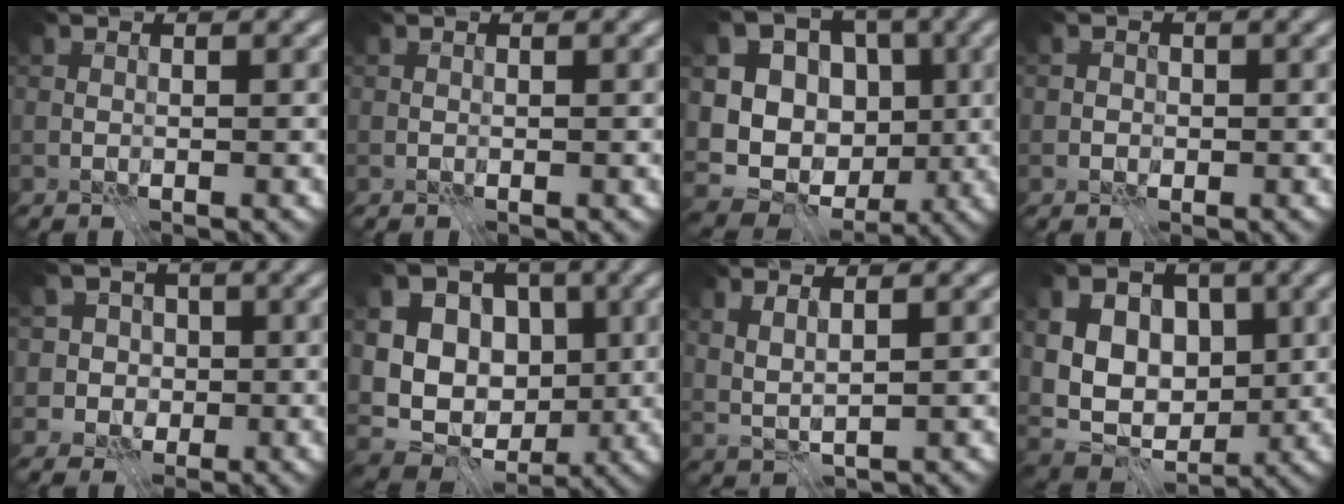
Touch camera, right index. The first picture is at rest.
{"total": 0.0}
{"total": 12.0, "force": [0.2, 10.3, 6.1], "torque": [-0.097, 0.026, -0.020]}
{"total": 1.0, "force": [-0.3, 1.0, 0.2], "torque": [0.009, -0.001, -0.009]}
{"total": 3.9, "force": [0.3, 3.8, 1.1], "torque": [0.005, 0.014, -0.006]}
{"total": 12.8, "force": [1.2, 10.5, 7.2], "torque": [-0.109, 0.028, -0.004]}
{"total": 1.8, "force": [0.9, 0.3, 1.5], "torque": [-0.036, -0.004, 0.020]}
{"total": 10.0, "force": [1.7, 7.5, 6.5], "torque": [-0.096, 0.025, 0.011]}